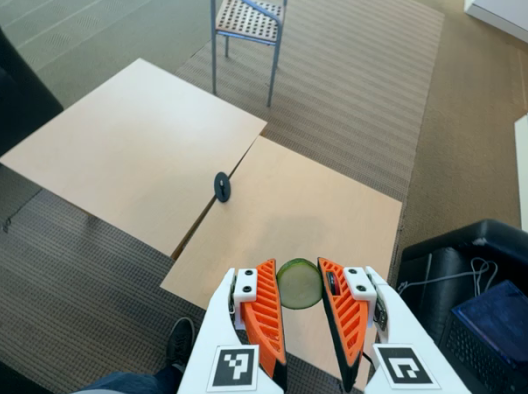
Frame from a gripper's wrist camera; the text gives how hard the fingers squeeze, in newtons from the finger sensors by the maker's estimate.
{"total": 11.8, "left": 12.2, "right": 11.3}